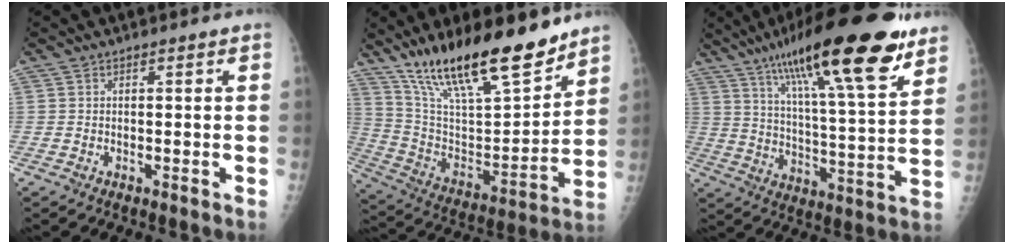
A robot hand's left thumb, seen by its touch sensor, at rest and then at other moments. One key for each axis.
{"total": 24.1, "fx": 17.7, "fy": 6.4, "fz": 15.0, "tx": -0.228, "ty": -0.077, "tz": 0.313}
{"total": 25.9, "fx": 16.2, "fy": 5.1, "fz": 19.5, "tx": -0.303, "ty": -0.045, "tz": 0.260}